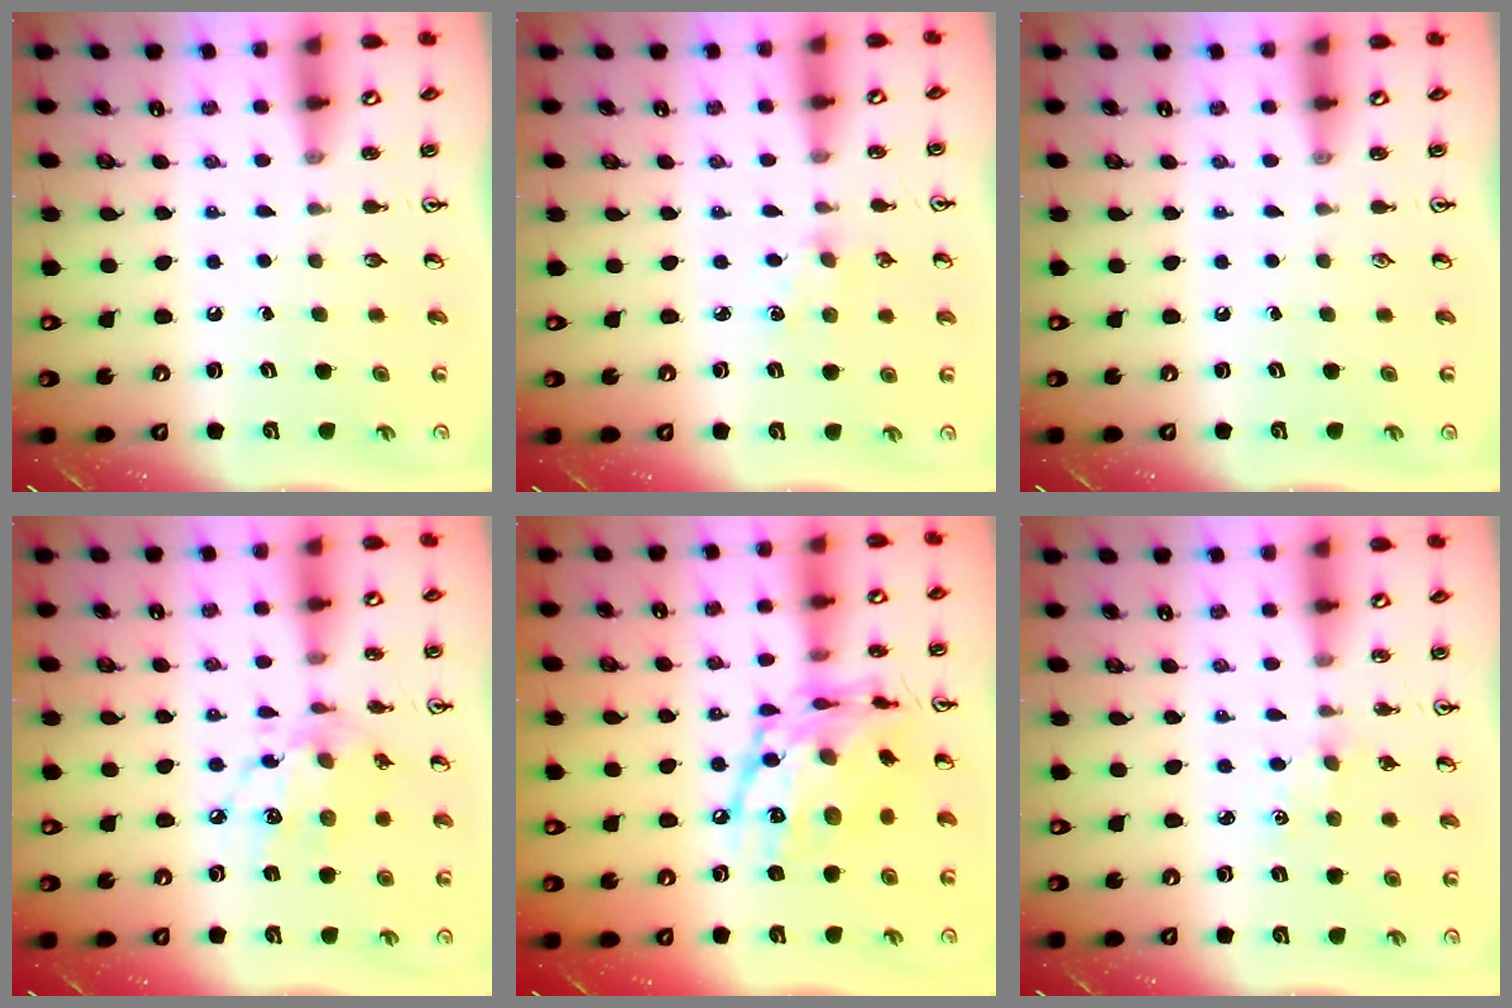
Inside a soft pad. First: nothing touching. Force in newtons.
{"total": 2.3, "press": 2.3, "slide": 0.4}
{"total": 0.0}
{"total": 12.5, "press": 12.5, "slide": 0.8}
{"total": 18.8, "press": 18.7, "slide": 1.4}
{"total": 0.7, "press": 0.7, "slide": 0.1}